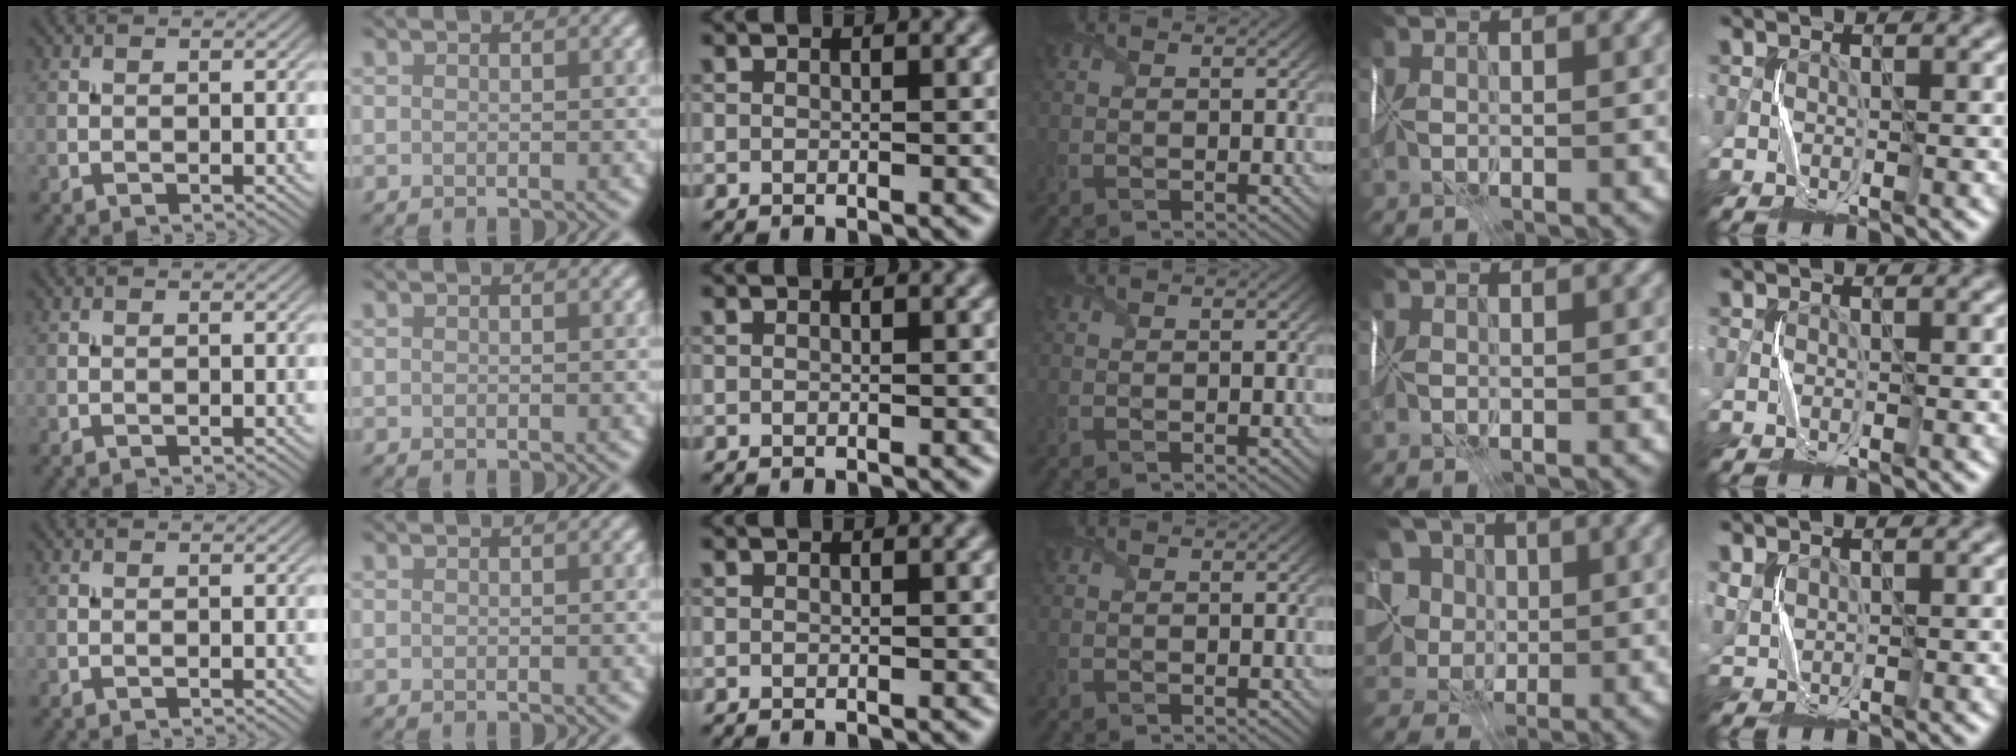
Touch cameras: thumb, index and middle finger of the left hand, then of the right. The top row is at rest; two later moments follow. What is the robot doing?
{"motion": "fold", "object": "shipping label"}